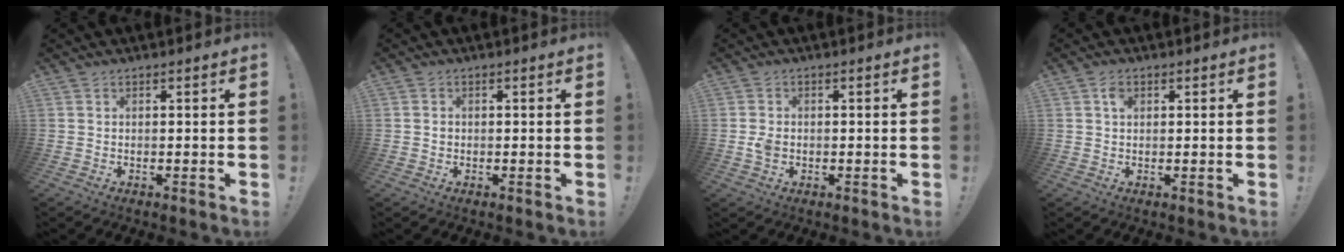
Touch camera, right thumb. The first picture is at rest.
{"total": 0.7, "force": [-0.1, 0.7, 0.1], "torque": [-0.003, 0.004, -0.002]}
{"total": 2.6, "force": [-0.7, 1.9, 1.5], "torque": [-0.023, 0.005, -0.012]}
{"total": 1.9, "force": [0.6, 1.4, 1.2], "torque": [-0.018, 0.000, 0.009]}